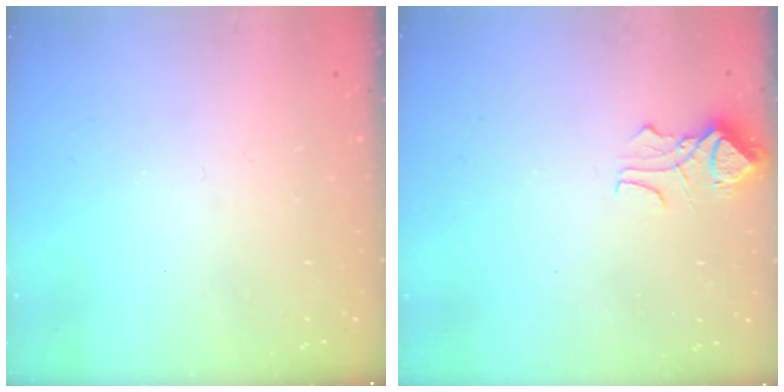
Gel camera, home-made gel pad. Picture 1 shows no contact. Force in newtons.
{"total": 2.0, "press": 1.9, "slide": 0.6}